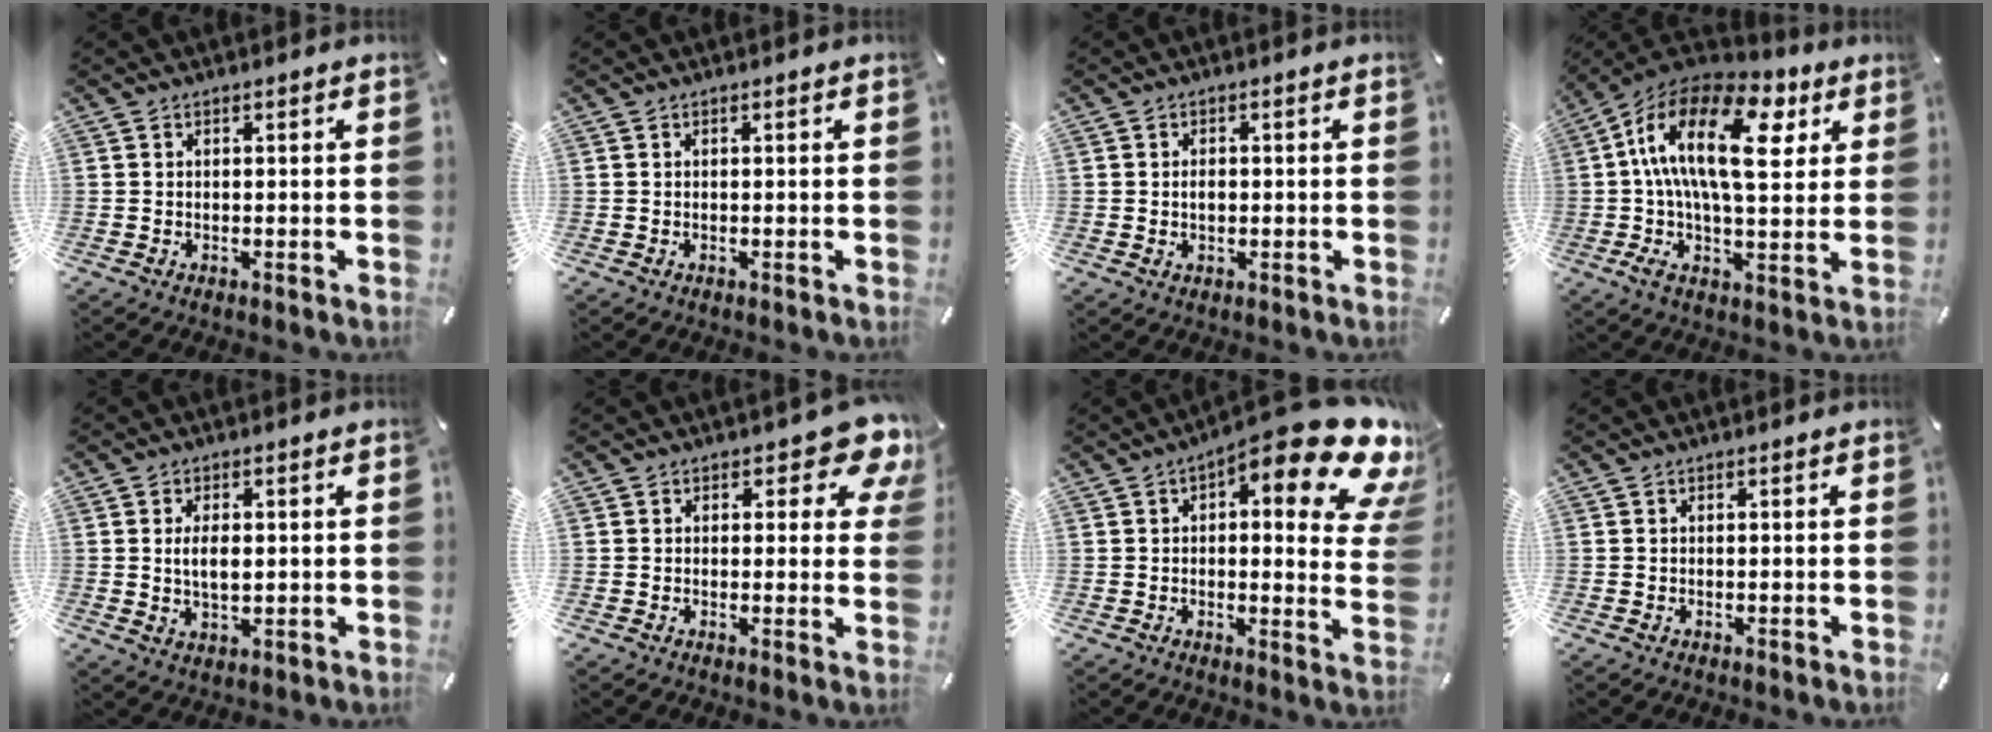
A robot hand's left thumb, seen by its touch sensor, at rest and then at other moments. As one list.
[{"total": 0.0}, {"total": 2.2, "force": [0.0, 1.5, 1.6], "torque": [-0.024, 0.000, -0.002]}, {"total": 22.0, "force": [6.3, 10.4, 18.3], "torque": [-0.344, -0.023, 0.095]}, {"total": 4.9, "force": [0.7, 2.8, 4.0], "torque": [-0.073, -0.002, 0.006]}, {"total": 8.3, "force": [5.0, 4.4, 4.9], "torque": [-0.043, -0.036, 0.082]}, {"total": 20.0, "force": [10.7, 6.2, 15.7], "torque": [-0.204, -0.086, 0.169]}, {"total": 0.0}]